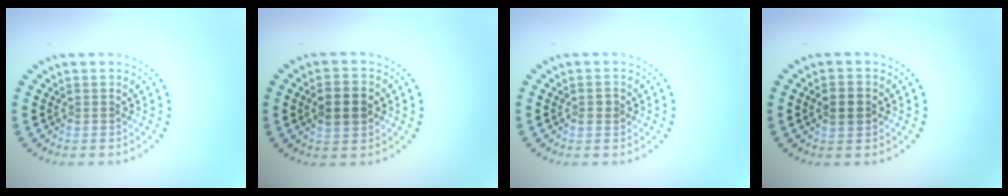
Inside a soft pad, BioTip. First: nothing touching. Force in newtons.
{"total": 3.8, "press": 3.7, "slide": 0.3}
{"total": 1.2, "press": 1.2, "slide": 0.2}
{"total": 2.5, "press": 2.5, "slide": 0.2}